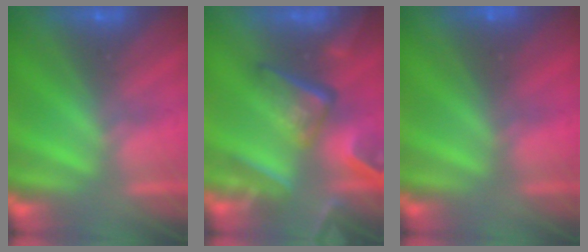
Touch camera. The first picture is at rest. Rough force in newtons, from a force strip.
{"total": 8.5}
{"total": 2.4}